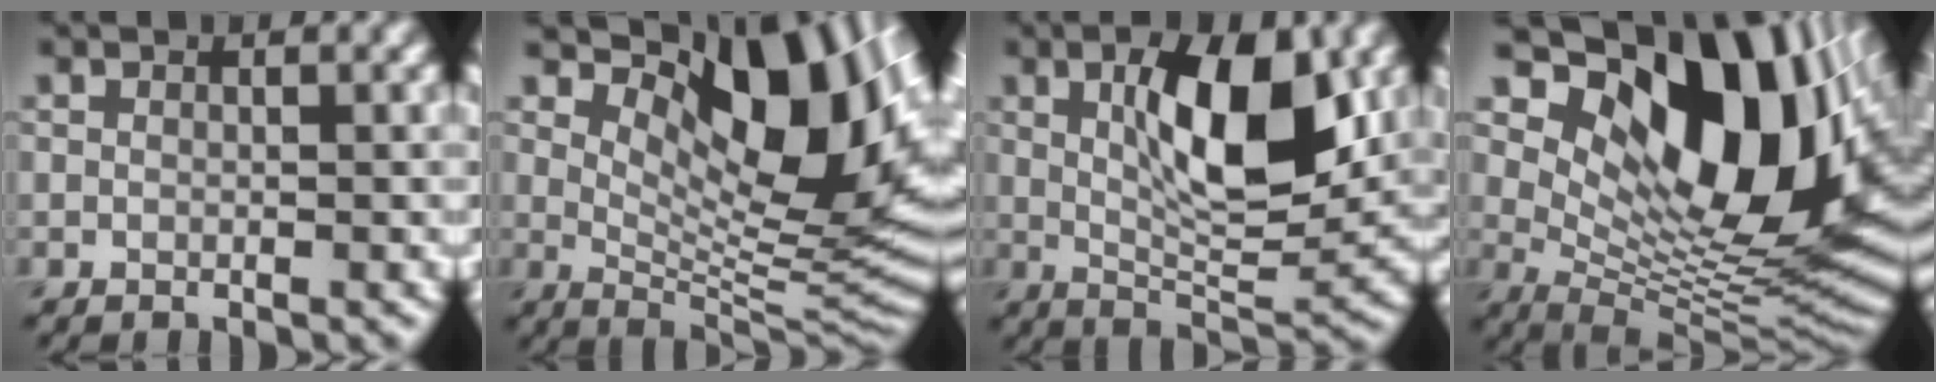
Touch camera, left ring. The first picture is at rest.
{"total": 13.1, "force": [5.2, 5.8, 10.5], "torque": [-0.151, -0.002, 0.094]}
{"total": 8.9, "force": [2.2, 3.3, 8.0], "torque": [-0.123, -0.001, 0.036]}
{"total": 16.1, "force": [6.1, 8.0, 12.5], "torque": [-0.166, 0.006, 0.104]}